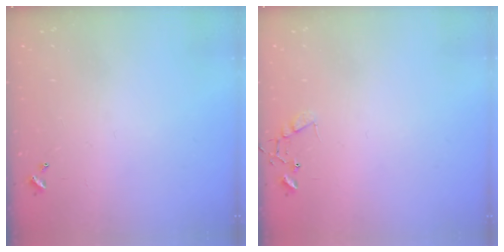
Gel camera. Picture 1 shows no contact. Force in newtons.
{"total": 6.8, "press": 6.8, "slide": 0.5}